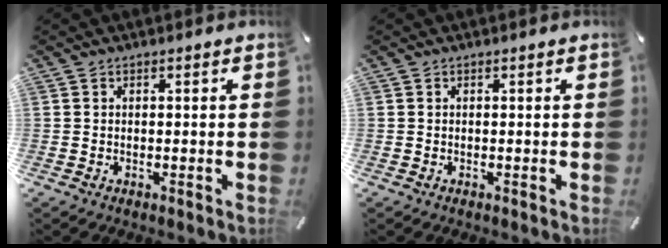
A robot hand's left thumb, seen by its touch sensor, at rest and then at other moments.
{"total": 0.0}